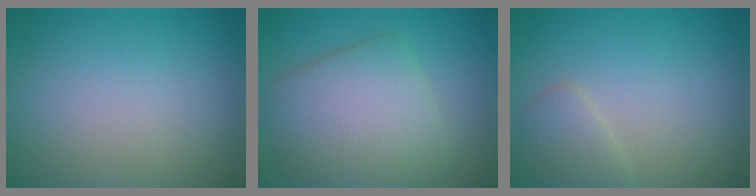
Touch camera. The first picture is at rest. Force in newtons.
{"total": 7.0, "press": 6.9, "slide": 0.4}
{"total": 2.0, "press": 2.0, "slide": 0.1}